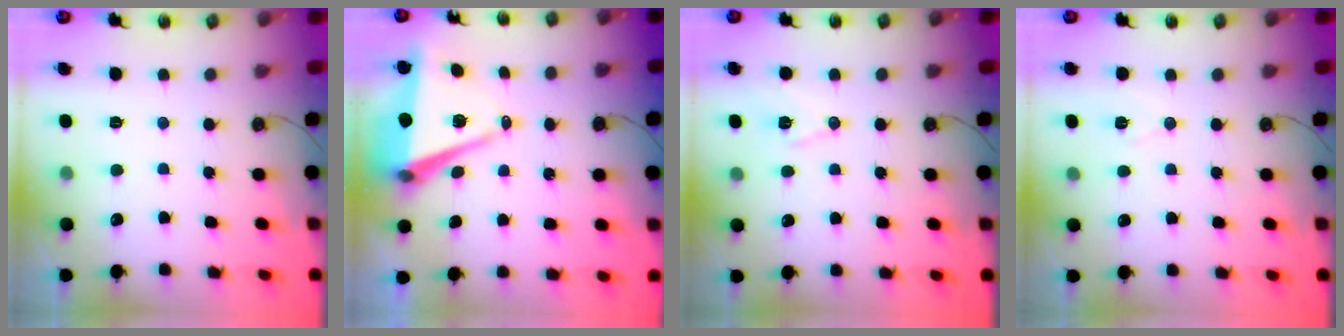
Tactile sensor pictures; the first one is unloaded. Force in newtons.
{"total": 8.3, "press": 7.3, "slide": 4.1}
{"total": 7.8, "press": 6.9, "slide": 3.6}
{"total": 7.0, "press": 5.3, "slide": 4.5}